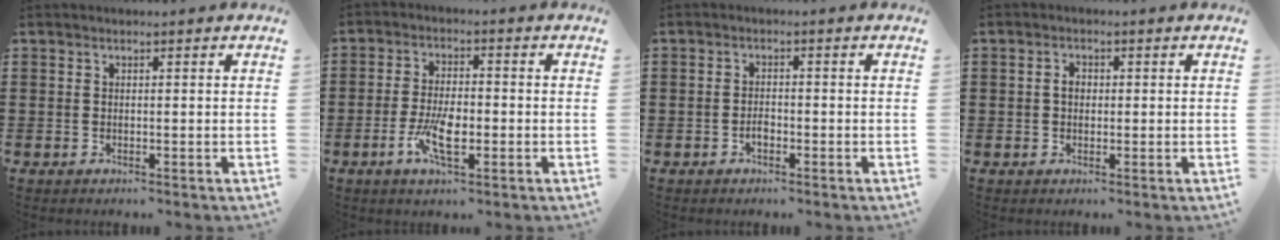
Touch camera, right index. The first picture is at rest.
{"total": 6.6, "force": [-2.1, 2.6, 5.7], "torque": [-0.120, -0.004, -0.041]}
{"total": 1.7, "force": [-0.9, 0.9, 1.1], "torque": [-0.022, 0.000, -0.017]}
{"total": 1.9, "force": [0.0, 1.3, 1.5], "torque": [-0.029, 0.007, -0.001]}